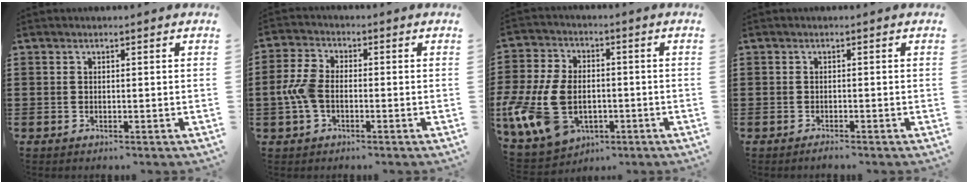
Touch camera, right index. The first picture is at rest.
{"total": 5.5, "force": [-1.1, 3.3, 4.3], "torque": [-0.115, -0.003, -0.028]}
{"total": 13.1, "force": [-3.1, 8.8, 9.2], "torque": [-0.235, 0.005, -0.057]}
{"total": 0.8, "force": [-0.7, 0.0, 0.2], "torque": [-0.006, -0.003, -0.014]}